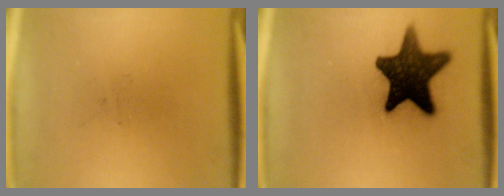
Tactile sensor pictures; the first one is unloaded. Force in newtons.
{"total": 15.9}